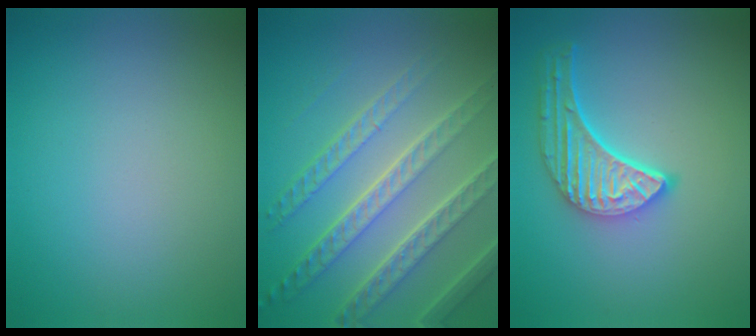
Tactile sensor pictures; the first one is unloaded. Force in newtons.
{"total": 7.9, "press": 5.4, "slide": 5.8}
{"total": 5.0, "press": 3.9, "slide": 3.2}